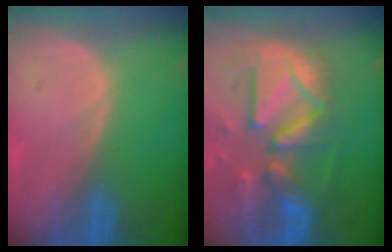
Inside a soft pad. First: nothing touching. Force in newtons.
{"total": 13.2, "press": 11.4, "slide": 6.6}